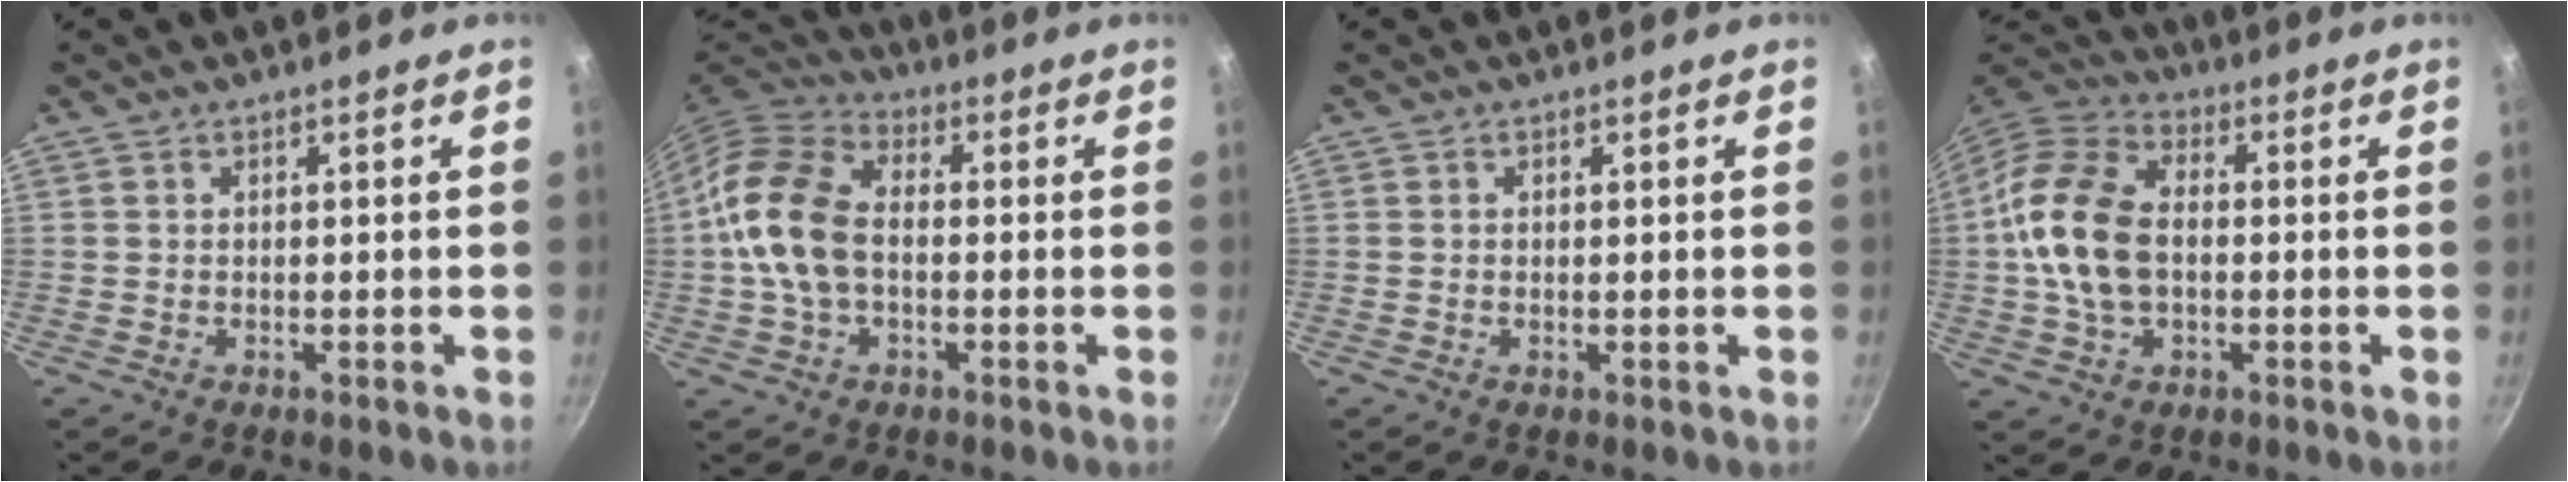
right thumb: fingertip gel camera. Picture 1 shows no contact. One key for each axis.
{"total": 13.9, "fx": -0.7, "fy": 9.1, "fz": 10.4, "tx": -0.188, "ty": 0.031, "tz": -0.028}
{"total": 0.0}
{"total": 15.1, "fx": -0.4, "fy": 9.9, "fz": 11.4, "tx": -0.207, "ty": 0.025, "tz": -0.021}